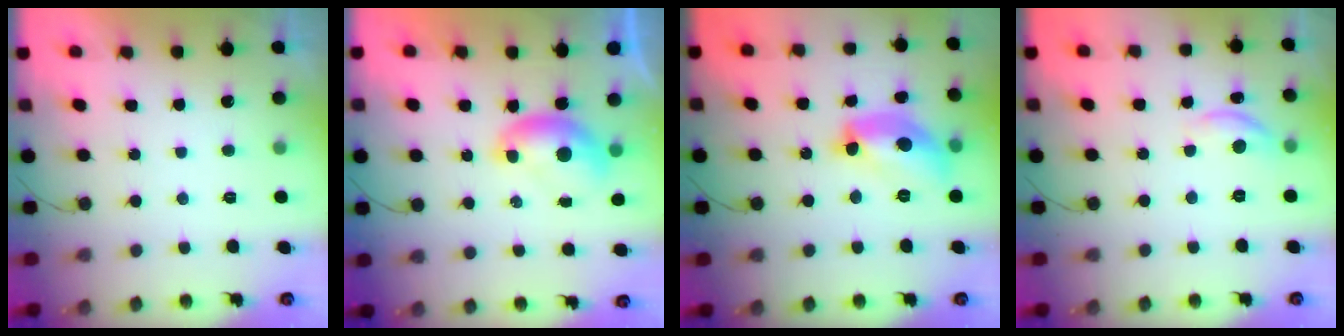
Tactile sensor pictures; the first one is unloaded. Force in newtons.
{"total": 6.8, "press": 6.7, "slide": 0.4}
{"total": 17.0, "press": 17.0, "slide": 0.9}
{"total": 7.0, "press": 7.0, "slide": 0.6}